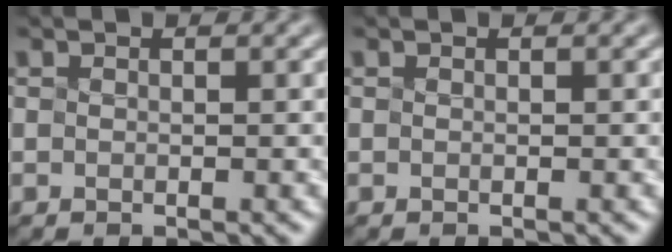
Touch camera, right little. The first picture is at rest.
{"total": 0.0}